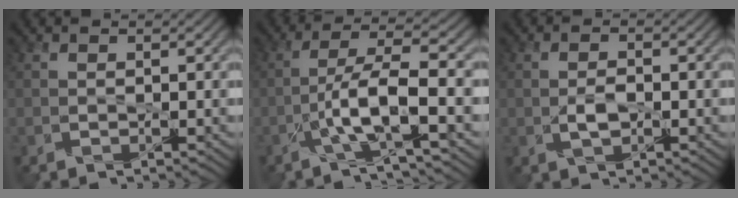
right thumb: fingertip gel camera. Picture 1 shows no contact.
{"total": 6.4, "force": [-3.0, 0.1, 5.7], "torque": [-0.105, 0.021, -0.061]}
{"total": 2.0, "force": [-0.5, 0.7, 1.8], "torque": [-0.036, 0.003, -0.007]}